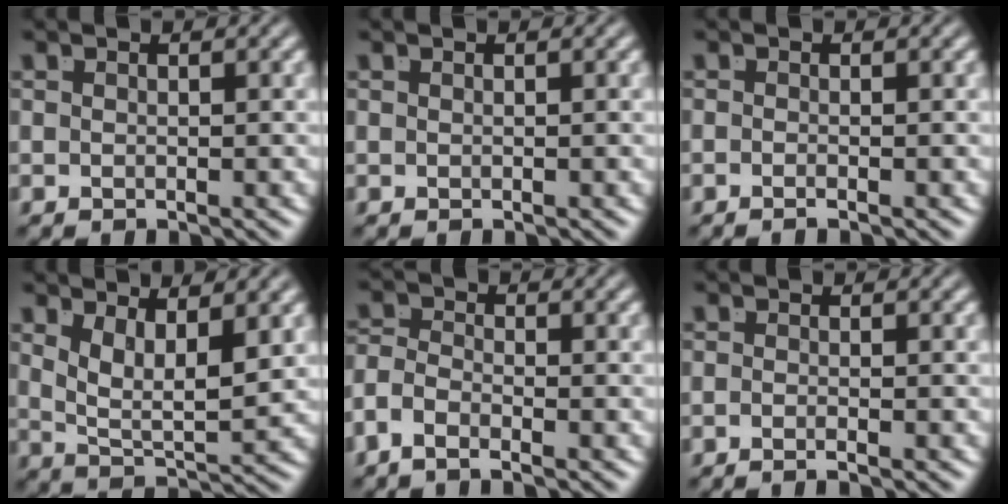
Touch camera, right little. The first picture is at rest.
{"total": 0.0}
{"total": 1.1, "force": [-0.8, -0.5, 0.4], "torque": [-0.006, -0.002, -0.015]}
{"total": 4.4, "force": [1.3, 2.3, 3.5], "torque": [-0.072, -0.018, 0.022]}
{"total": 3.1, "force": [-1.9, 1.7, 1.7], "torque": [-0.043, -0.019, -0.031]}
{"total": 1.4, "force": [-1.0, -0.7, 0.6], "torque": [-0.005, -0.001, -0.019]}